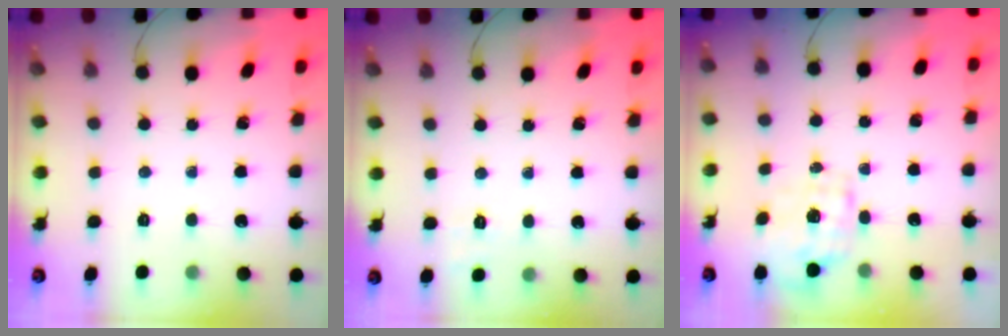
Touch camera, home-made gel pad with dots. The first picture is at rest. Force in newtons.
{"total": 2.1, "press": 1.2, "slide": 1.8}
{"total": 1.9, "press": 1.9, "slide": 0.5}